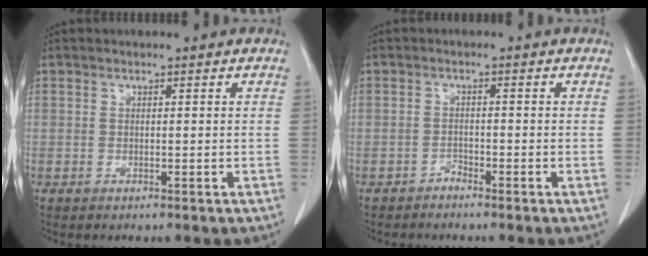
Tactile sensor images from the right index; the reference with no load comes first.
{"total": 1.1, "force": [-1.0, 0.3, 0.0], "torque": [0.005, 0.001, -0.020]}